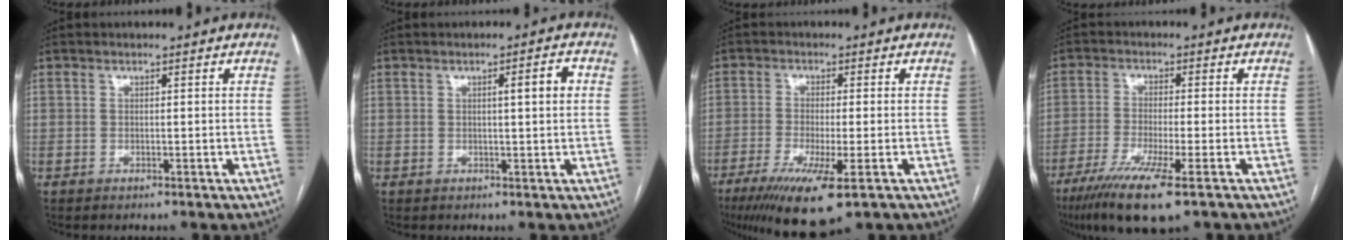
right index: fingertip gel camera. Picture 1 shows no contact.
{"total": 2.9, "force": [0.6, 0.1, 2.9], "torque": [-0.041, 0.005, 0.008]}
{"total": 11.0, "force": [-6.1, 1.3, 9.0], "torque": [-0.151, -0.031, -0.097]}
{"total": 10.8, "force": [-6.7, 0.6, 8.4], "torque": [-0.147, -0.029, -0.109]}